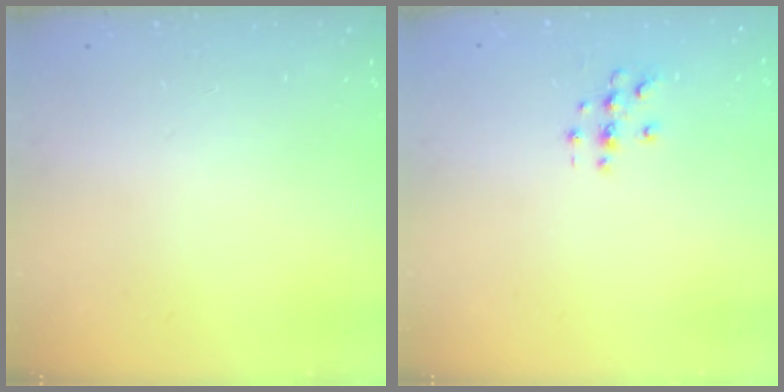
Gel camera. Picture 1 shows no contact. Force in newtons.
{"total": 3.0, "press": 3.0, "slide": 0.3}